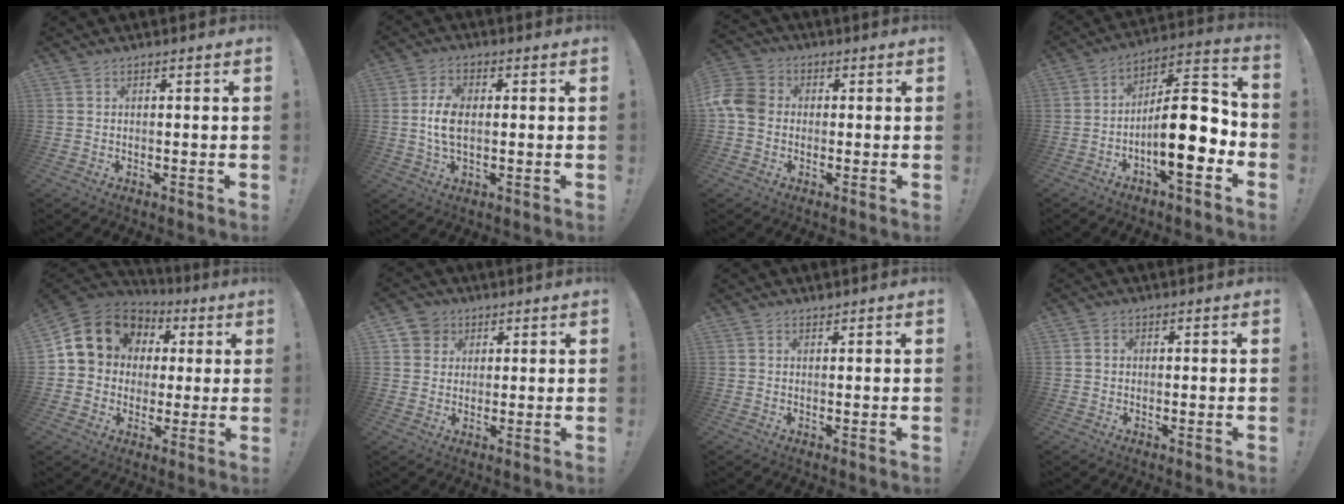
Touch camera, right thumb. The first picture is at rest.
{"total": 7.6, "force": [0.2, 4.3, 6.2], "torque": [-0.118, 0.000, 0.002]}
{"total": 9.0, "force": [-0.3, 7.3, 5.3], "torque": [-0.114, 0.018, -0.003]}
{"total": 17.4, "force": [-4.0, 5.4, 16.0], "torque": [-0.257, 0.016, -0.065]}
{"total": 14.4, "force": [4.5, 12.2, 6.2], "torque": [-0.092, -0.012, 0.103]}
{"total": 5.2, "force": [2.3, 4.5, 1.1], "torque": [-0.026, -0.006, 0.046]}
{"total": 0.8, "force": [0.8, -0.2, 0.0], "torque": [0.009, -0.005, 0.014]}
{"total": 1.2, "force": [-0.2, 1.0, 0.5], "torque": [-0.011, 0.005, -0.003]}